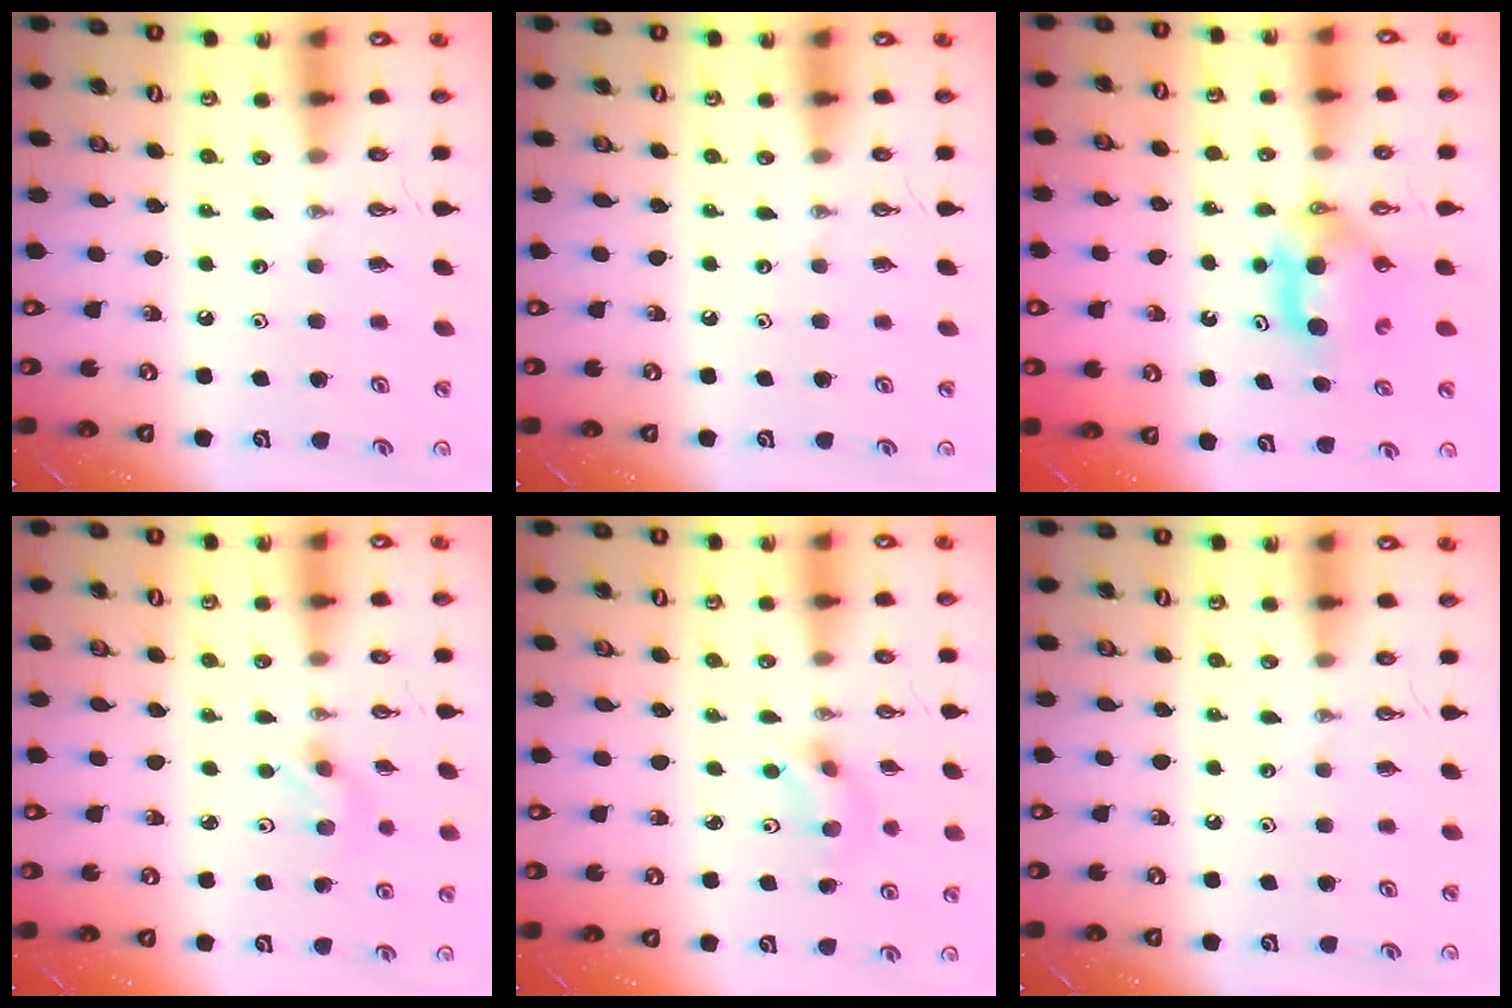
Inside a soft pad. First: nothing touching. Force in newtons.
{"total": 0.0}
{"total": 6.0, "press": 5.8, "slide": 1.5}
{"total": 2.2, "press": 2.1, "slide": 0.7}
{"total": 4.4, "press": 3.8, "slide": 2.2}
{"total": 0.0}